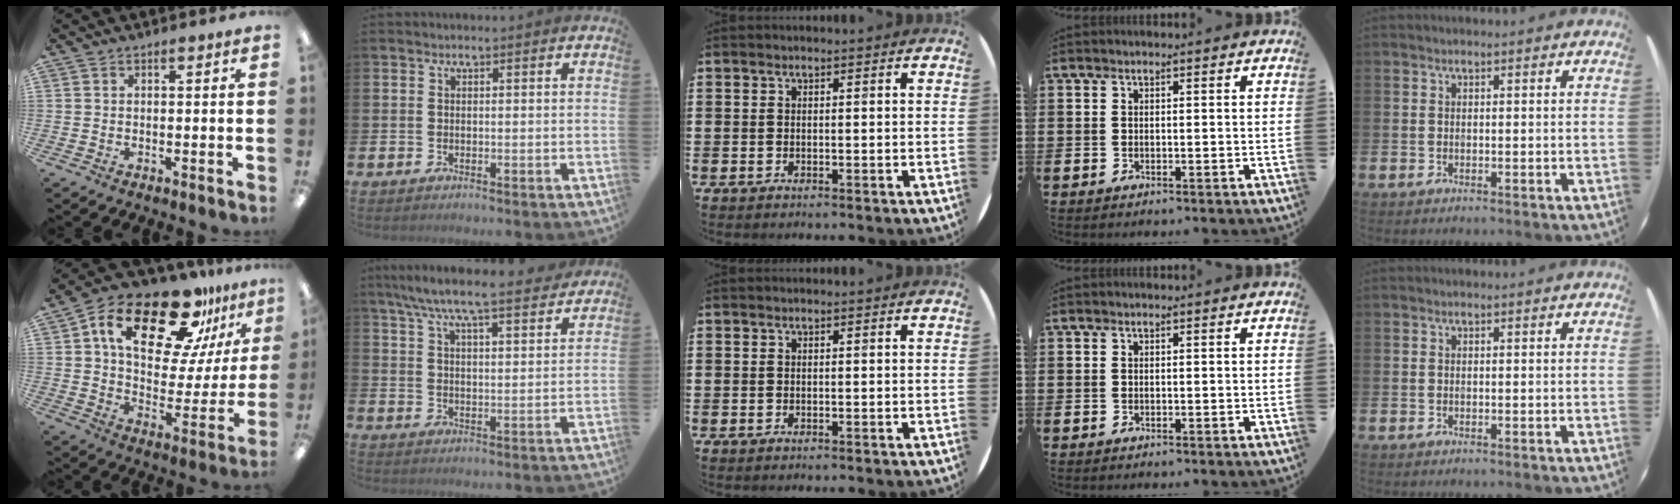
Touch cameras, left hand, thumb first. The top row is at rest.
{"thumb": {"total": 22.9, "force": [14.3, 10.8, 14.2], "torque": [-0.228, -0.073, 0.244]}, "index": {"total": 7.9, "force": [7.3, 0.7, 2.8], "torque": [-0.073, -0.046, 0.127]}}